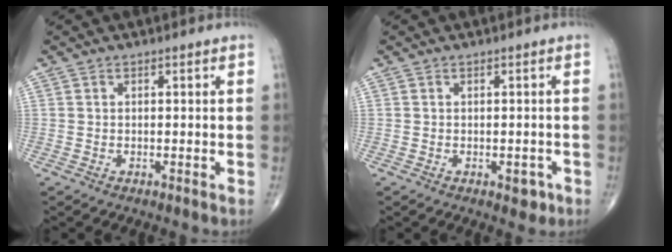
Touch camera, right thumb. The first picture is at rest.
{"total": 2.2, "force": [-0.9, 1.3, 1.5], "torque": [-0.006, 0.003, -0.009]}